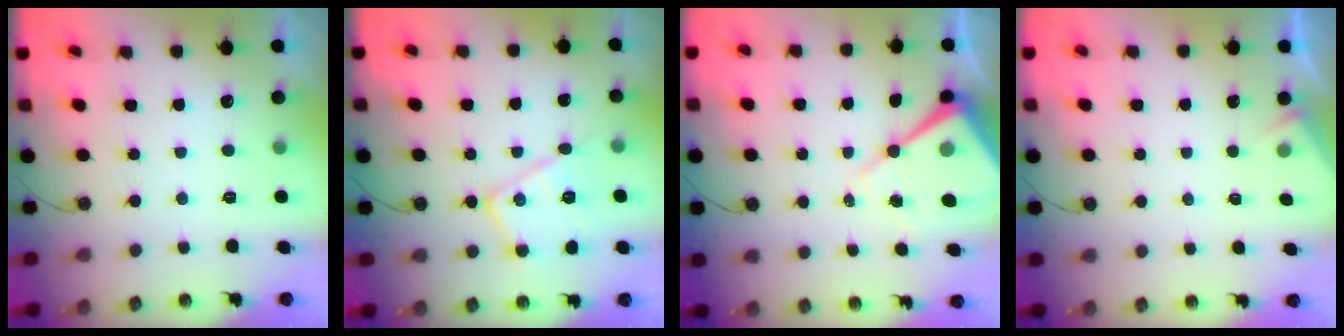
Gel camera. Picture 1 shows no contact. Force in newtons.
{"total": 12.8, "press": 12.8, "slide": 0.2}
{"total": 12.6, "press": 12.6, "slide": 1.3}
{"total": 2.9, "press": 2.8, "slide": 0.5}